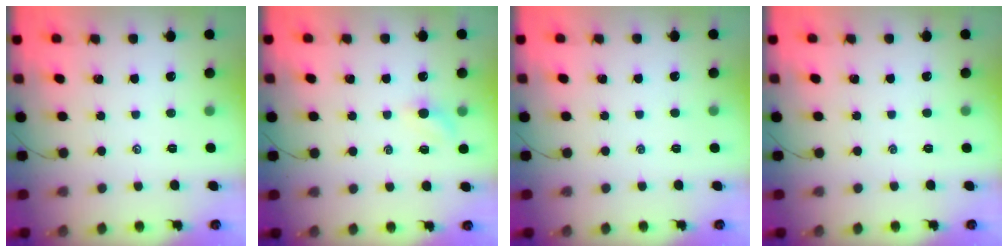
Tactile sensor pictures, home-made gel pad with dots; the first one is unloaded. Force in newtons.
{"total": 3.9, "press": 3.8, "slide": 1.2}
{"total": 0.0}
{"total": 0.0}